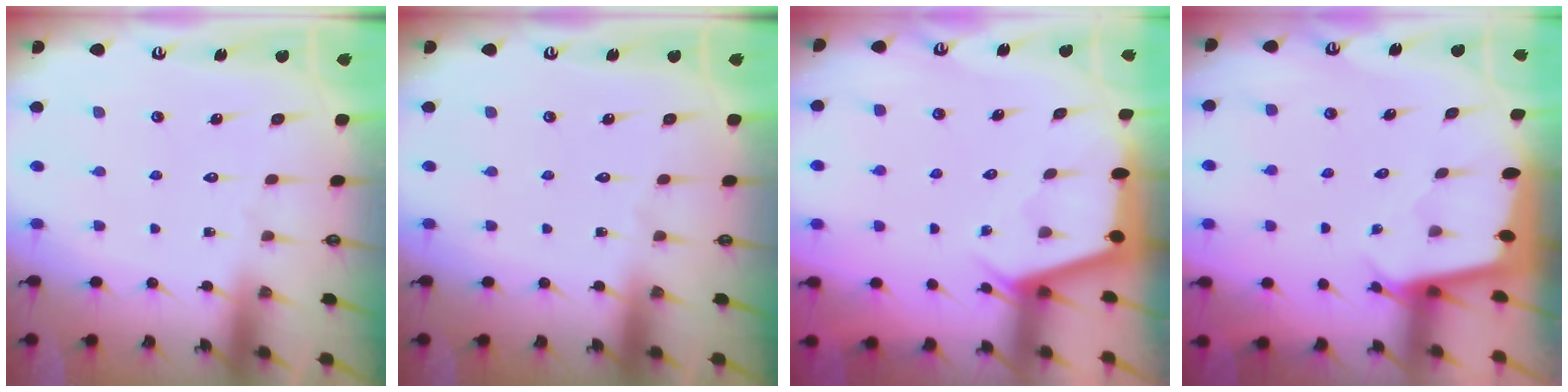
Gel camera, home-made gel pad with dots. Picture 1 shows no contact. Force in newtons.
{"total": 0.0}
{"total": 2.9, "press": 2.8, "slide": 0.4}
{"total": 2.3, "press": 2.3, "slide": 0.1}